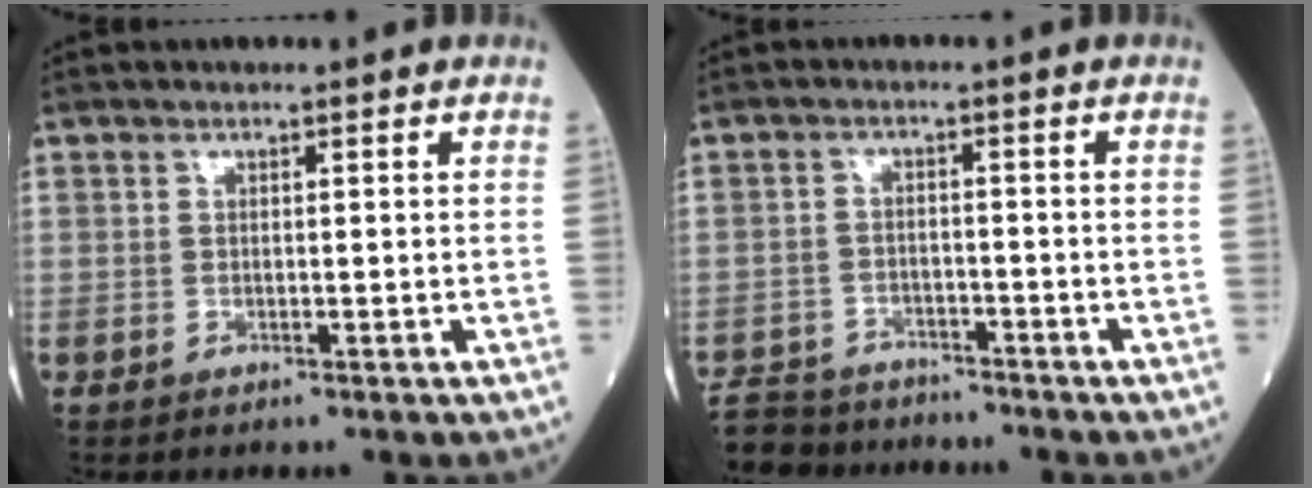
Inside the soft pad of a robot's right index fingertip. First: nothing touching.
{"total": 9.2, "force": [-8.3, 3.8, 1.3], "torque": [-0.030, 0.004, -0.133]}